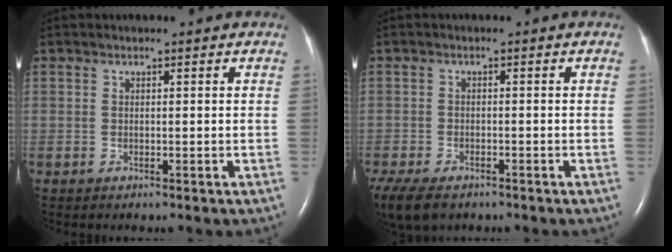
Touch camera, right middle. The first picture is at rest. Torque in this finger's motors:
{"motor_torque": [0.35, -0.43, 0.11, 0.03]}